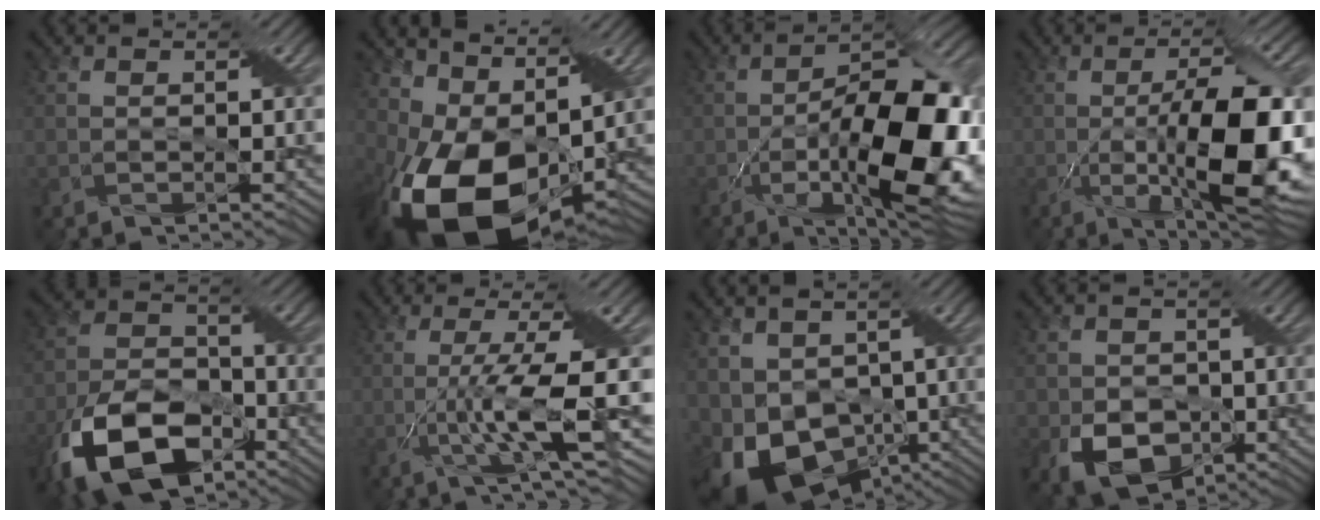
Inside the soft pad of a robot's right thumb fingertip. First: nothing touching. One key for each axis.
{"total": 16.0, "fx": -0.8, "fy": 10.2, "fz": 12.2, "tx": -0.243, "ty": -0.021, "tz": -0.004}
{"total": 18.8, "fx": -5.6, "fy": 7.6, "fz": 16.2, "tx": -0.237, "ty": -0.007, "tz": -0.088}
{"total": 16.5, "fx": -3.4, "fy": 5.2, "fz": 15.3, "tx": -0.234, "ty": -0.007, "tz": -0.052}
{"total": 15.5, "fx": -8.8, "fy": 8.8, "fz": 9.3, "tx": -0.199, "ty": -0.031, "tz": -0.174}
{"total": 9.6, "fx": -1.9, "fy": 1.1, "fz": 9.3, "tx": -0.158, "ty": 0.016, "tz": -0.035}
{"total": 13.8, "fx": -4.2, "fy": 10.0, "fz": 8.5, "tx": -0.162, "ty": -0.026, "tz": -0.056}
{"total": 7.4, "fx": -2.7, "fy": 5.6, "fz": 3.9, "tx": -0.077, "ty": -0.021, "tz": -0.046}